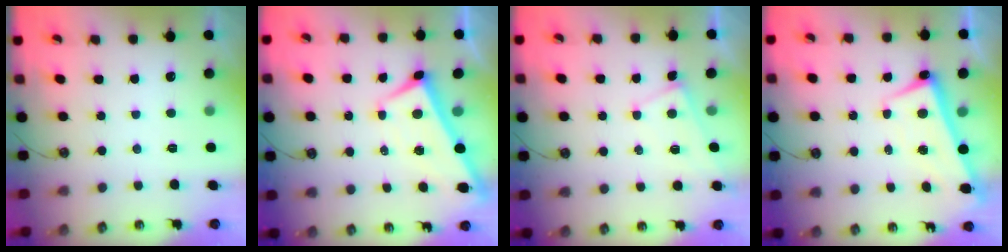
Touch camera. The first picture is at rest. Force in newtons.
{"total": 3.3, "press": 3.3, "slide": 0.6}
{"total": 0.6, "press": 0.6, "slide": 0.2}
{"total": 2.6, "press": 2.5, "slide": 0.6}